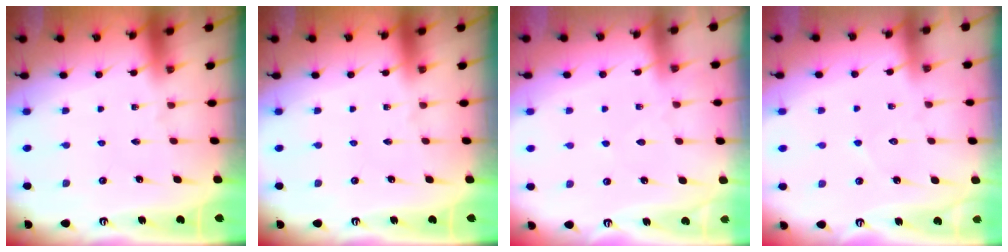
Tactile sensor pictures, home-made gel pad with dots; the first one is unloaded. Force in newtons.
{"total": 0.0}
{"total": 4.9, "press": 4.9, "slide": 0.6}
{"total": 3.9, "press": 3.9, "slide": 0.4}